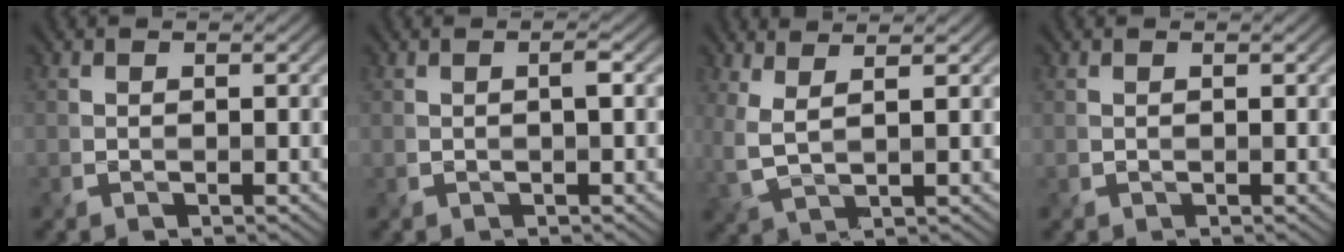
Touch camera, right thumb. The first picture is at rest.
{"total": 1.0, "force": [0.0, 0.0, 1.0], "torque": [-0.020, 0.005, -0.001]}
{"total": 4.0, "force": [2.4, 0.9, 3.1], "torque": [-0.079, 0.005, 0.053]}
{"total": 0.0}